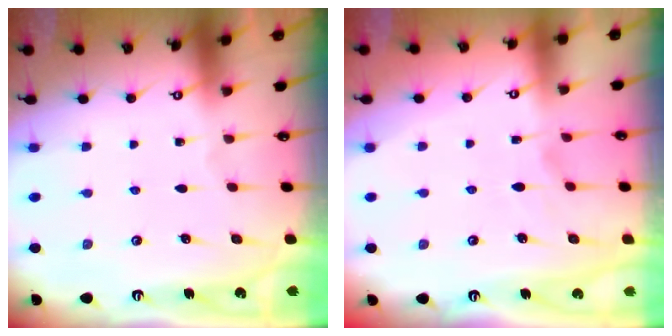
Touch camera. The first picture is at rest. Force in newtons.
{"total": 1.4, "press": 0.9, "slide": 1.1}